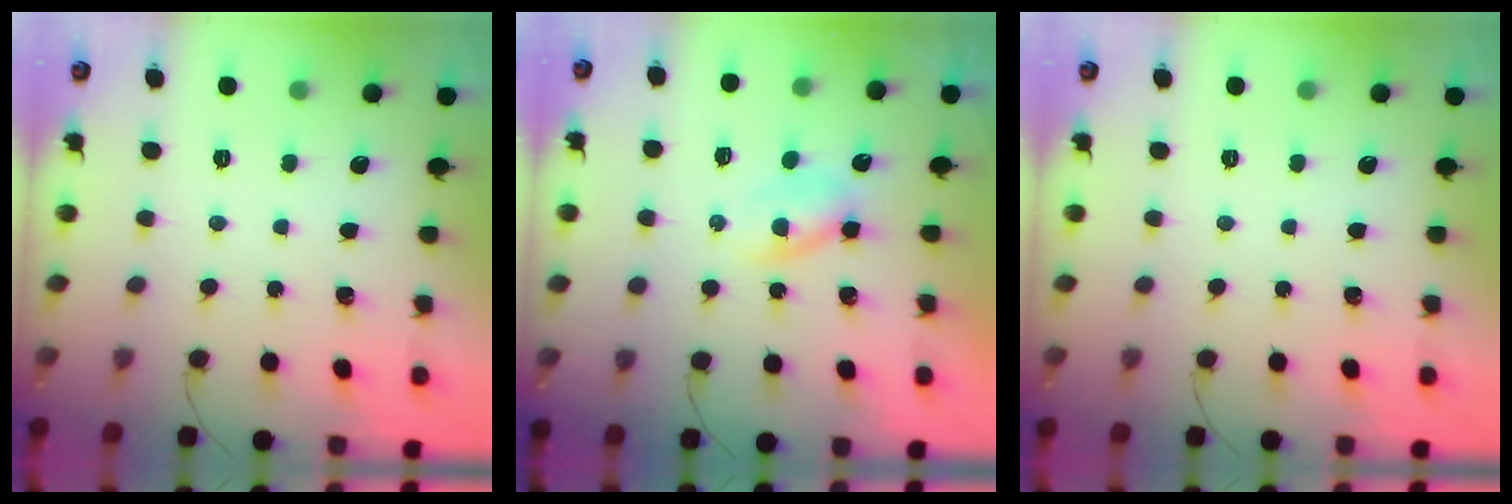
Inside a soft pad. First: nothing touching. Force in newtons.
{"total": 3.0, "press": 2.7, "slide": 1.3}
{"total": 0.0}